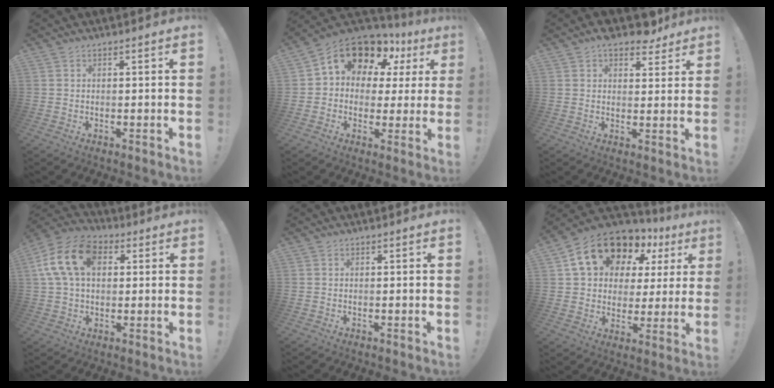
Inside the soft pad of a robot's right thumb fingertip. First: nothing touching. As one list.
[{"total": 13.9, "force": [8.9, 8.2, 6.8], "torque": [-0.106, -0.063, 0.160]}, {"total": 7.9, "force": [6.4, 3.8, 2.7], "torque": [-0.028, -0.038, 0.115]}, {"total": 16.5, "force": [4.4, 11.1, 11.3], "torque": [-0.212, 0.007, 0.084]}, {"total": 0.0}, {"total": 17.7, "force": [11.1, 10.9, 8.3], "torque": [-0.138, -0.065, 0.214]}]